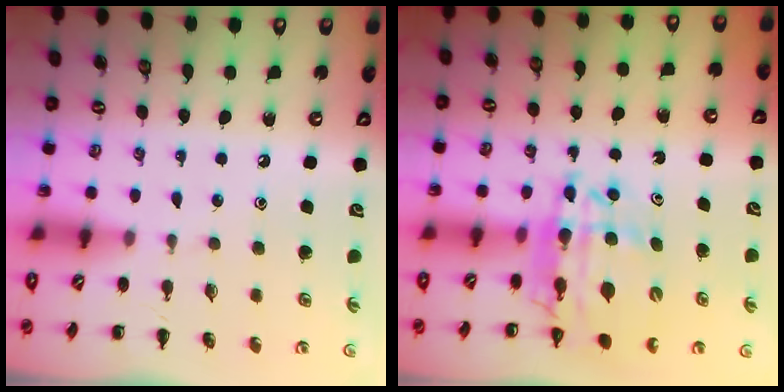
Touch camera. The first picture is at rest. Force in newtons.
{"total": 14.2, "press": 13.7, "slide": 3.8}